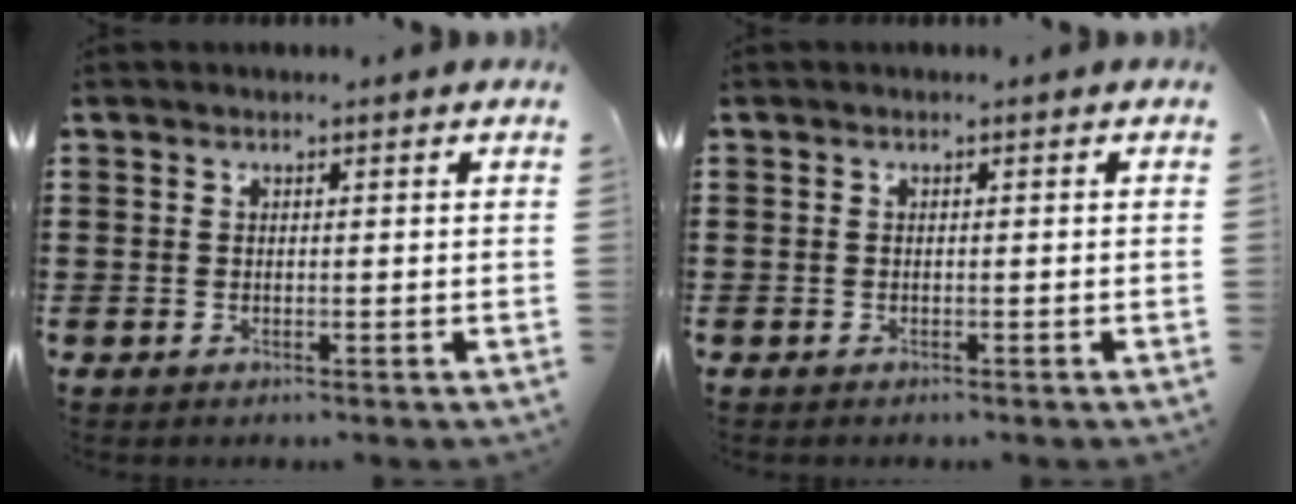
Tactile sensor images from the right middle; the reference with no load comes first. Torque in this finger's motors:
{"motor_torque": [0.16, -0.13, 0.00, -0.01]}